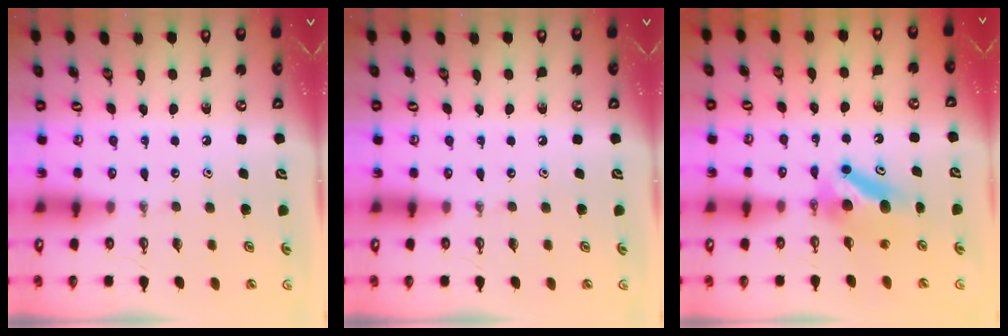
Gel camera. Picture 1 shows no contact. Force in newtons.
{"total": 0.0}
{"total": 7.4, "press": 7.2, "slide": 1.8}